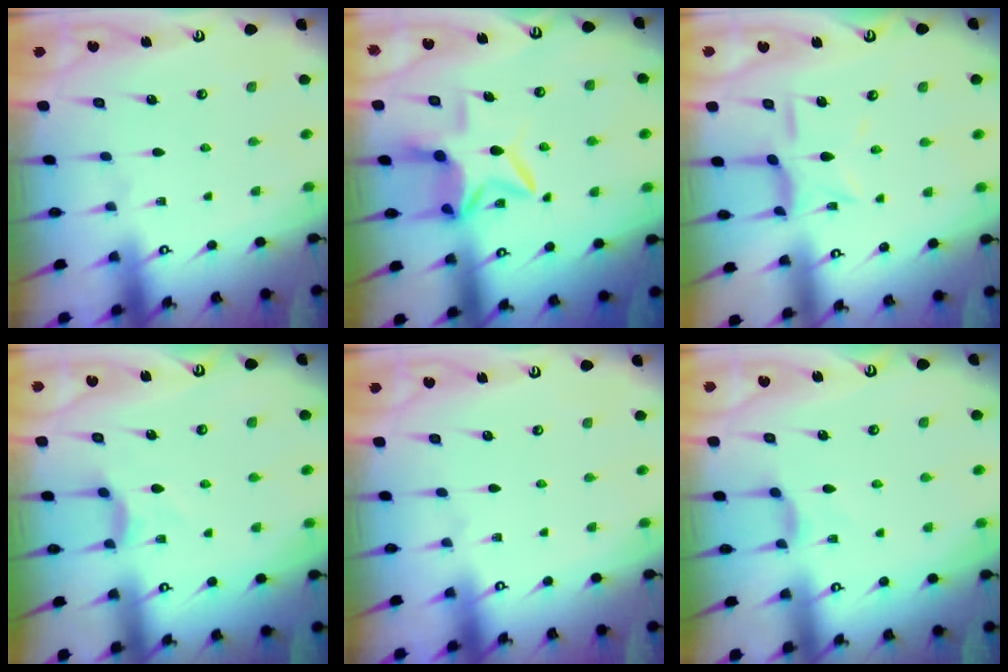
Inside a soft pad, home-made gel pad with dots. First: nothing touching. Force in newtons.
{"total": 8.6, "press": 8.6, "slide": 0.9}
{"total": 7.9, "press": 7.9, "slide": 0.4}
{"total": 5.5, "press": 5.4, "slide": 0.7}
{"total": 0.0}
{"total": 3.9, "press": 3.9, "slide": 0.6}